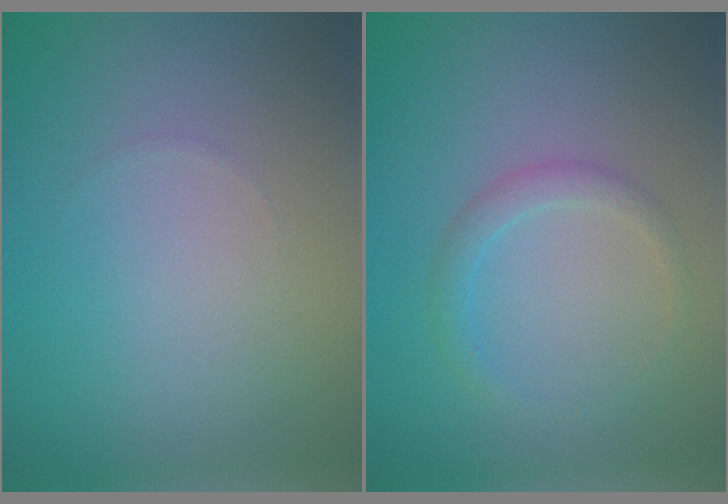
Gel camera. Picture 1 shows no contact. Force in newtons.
{"total": 1.6, "press": 1.6, "slide": 0.1}